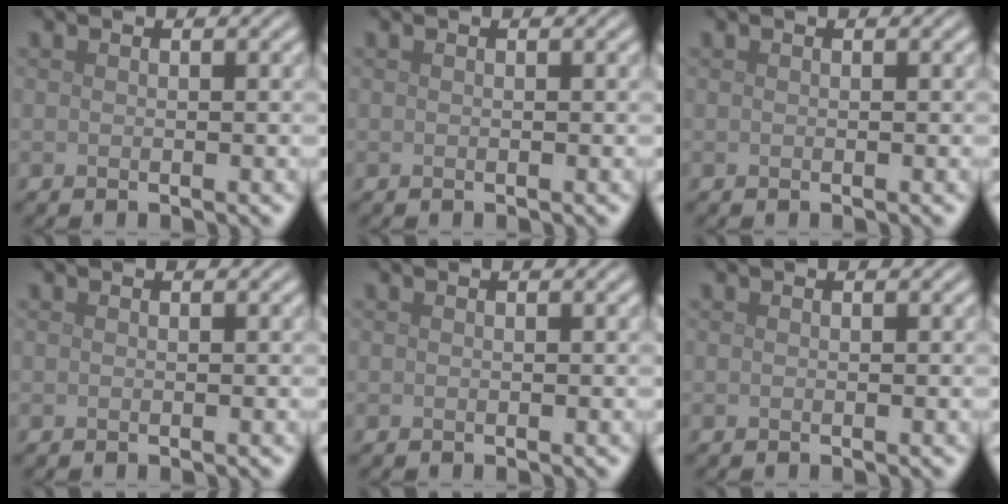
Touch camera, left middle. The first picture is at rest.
{"total": 0.0}
{"total": 0.0}
{"total": 0.0}
{"total": 0.0}
{"total": 0.0}